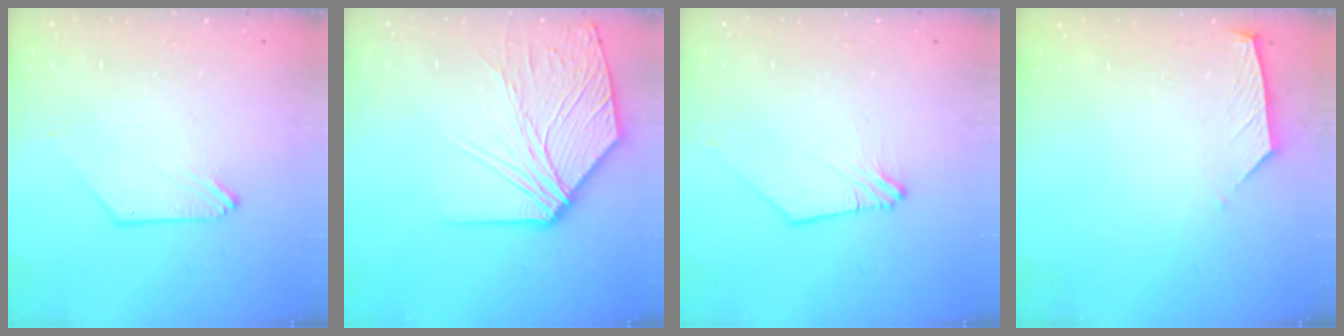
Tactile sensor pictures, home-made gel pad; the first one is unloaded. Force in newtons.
{"total": 11.6, "press": 11.5, "slide": 1.4}
{"total": 0.0}
{"total": 3.7, "press": 3.6, "slide": 0.6}